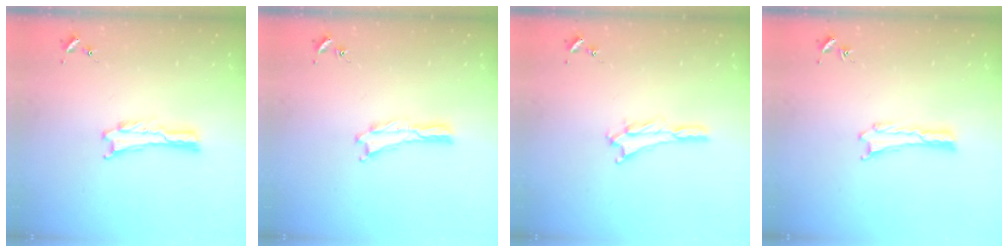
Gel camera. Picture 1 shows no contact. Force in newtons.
{"total": 0.0}
{"total": 1.8, "press": 1.8, "slide": 0.1}
{"total": 0.0}